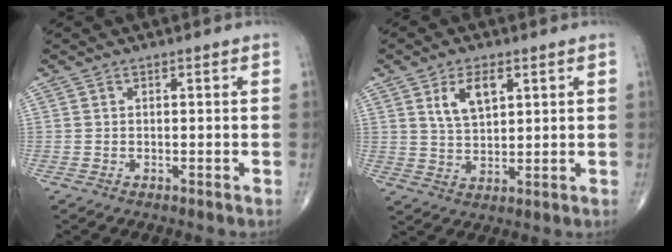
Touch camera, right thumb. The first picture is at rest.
{"total": 6.8, "force": [2.9, 3.5, 5.0], "torque": [-0.083, -0.014, 0.059]}